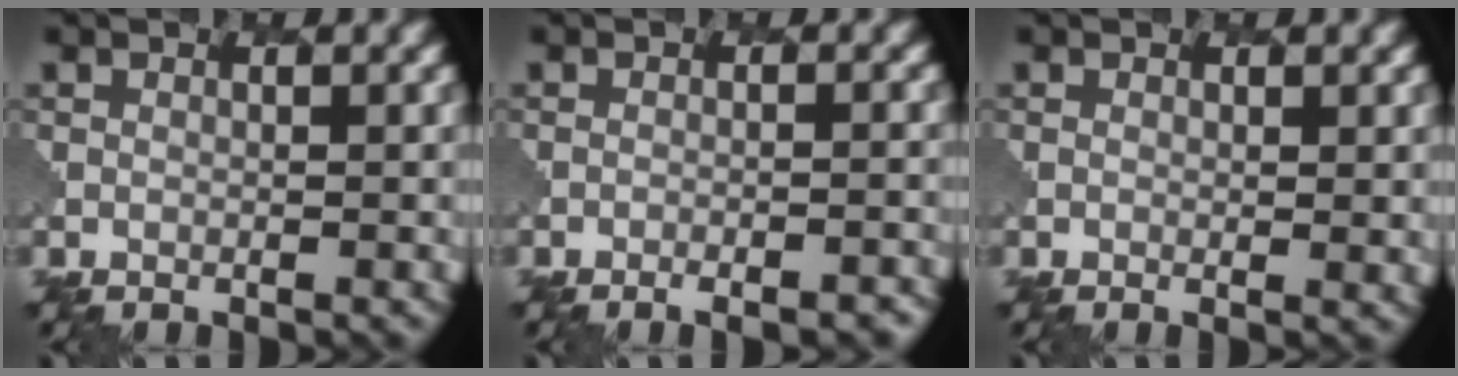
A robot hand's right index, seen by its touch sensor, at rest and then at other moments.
{"total": 4.1, "force": [-3.1, 1.5, 2.2], "torque": [-0.005, 0.011, -0.033]}
{"total": 1.3, "force": [0.4, 0.3, 1.2], "torque": [-0.017, -0.006, 0.007]}